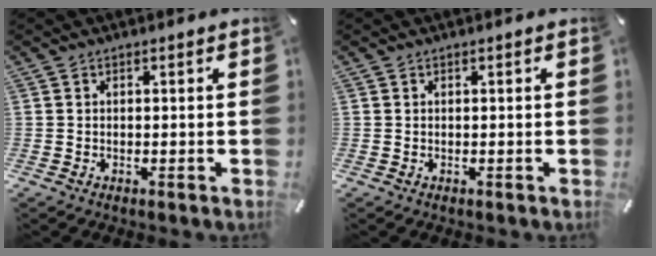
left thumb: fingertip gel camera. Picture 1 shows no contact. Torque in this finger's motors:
{"motor_torque": [-0.40, -0.30, -0.08, -0.01, 0.00]}